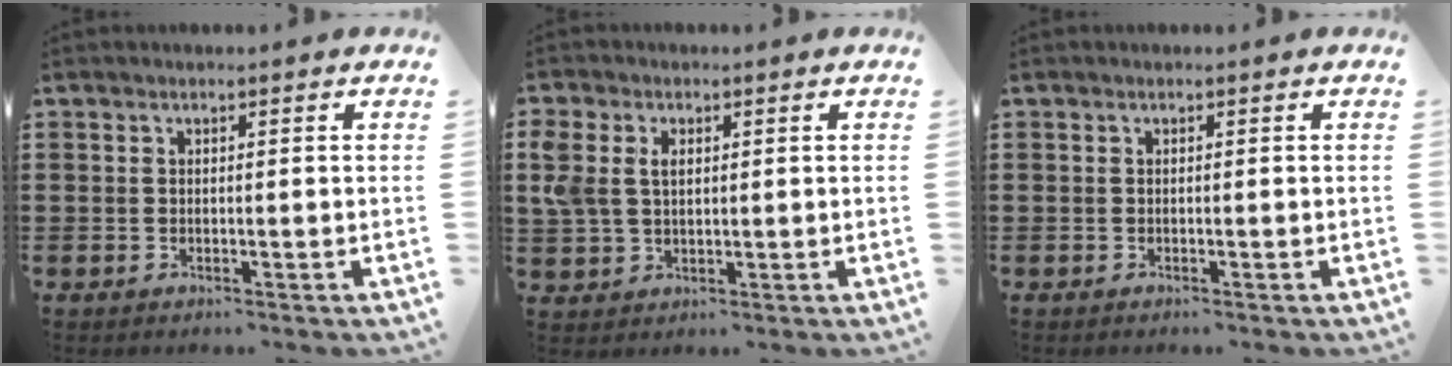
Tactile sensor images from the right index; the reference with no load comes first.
{"total": 4.3, "force": [1.3, 3.1, 2.8], "torque": [-0.080, 0.007, 0.017]}
{"total": 0.0}